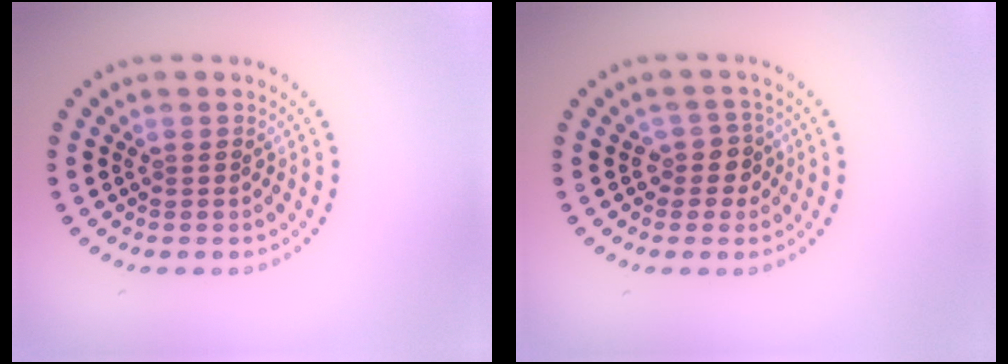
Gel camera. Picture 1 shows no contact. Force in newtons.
{"total": 2.2, "press": 1.6, "slide": 1.5}